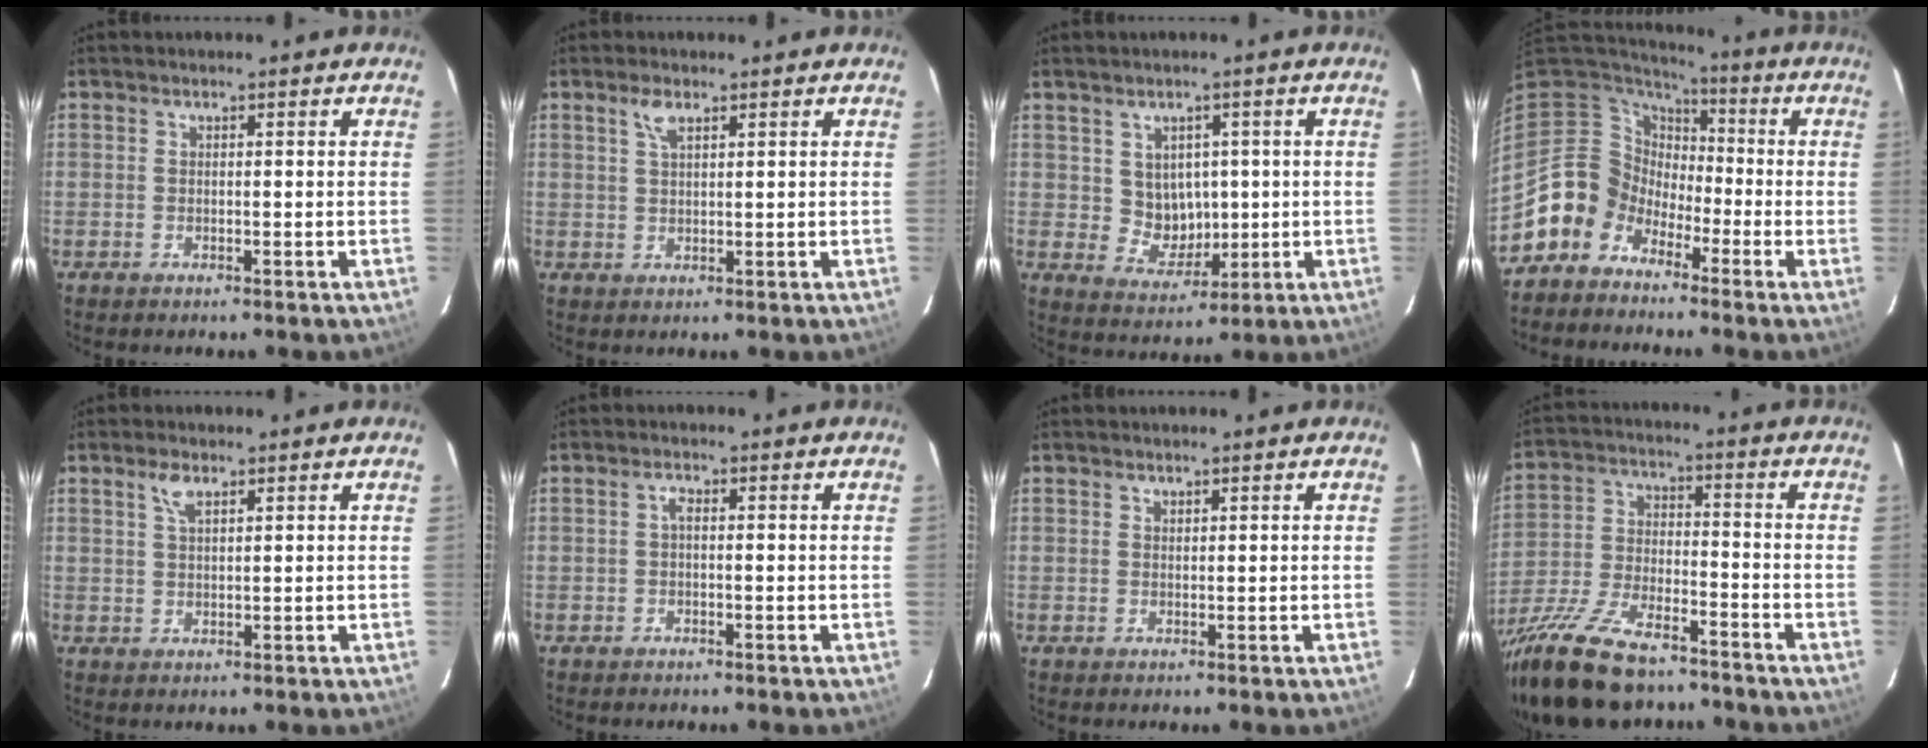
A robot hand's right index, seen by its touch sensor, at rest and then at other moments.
{"total": 2.6, "force": [1.6, 1.0, 1.8], "torque": [-0.035, 0.005, 0.030]}
{"total": 6.1, "force": [0.9, 5.6, 2.2], "torque": [-0.043, 0.005, 0.031]}
{"total": 8.8, "force": [-5.0, 7.2, 0.3], "torque": [-0.019, 0.038, -0.111]}
{"total": 2.8, "force": [1.7, 1.1, 1.9], "torque": [-0.036, 0.004, 0.033]}
{"total": 1.1, "force": [-0.1, 0.5, 1.0], "torque": [-0.018, 0.006, -0.003]}
{"total": 0.7, "force": [0.6, 0.3, 0.1], "torque": [-0.001, 0.001, 0.012]}
{"total": 20.2, "force": [-15.8, 6.9, 10.5], "torque": [-0.222, -0.037, -0.272]}